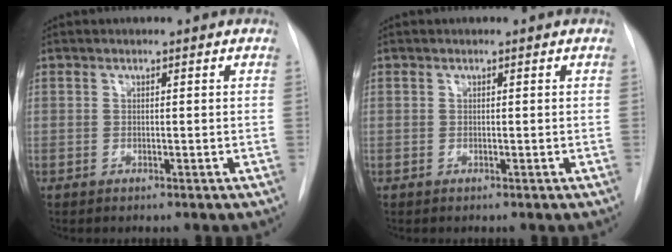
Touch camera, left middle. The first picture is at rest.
{"total": 0.0}